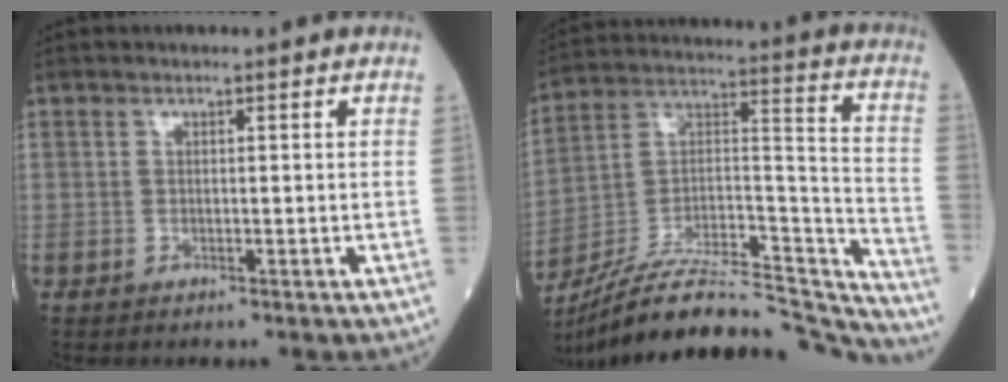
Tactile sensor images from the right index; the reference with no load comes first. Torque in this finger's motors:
{"motor_torque": [0.15, -1.99, 0.22, 0.05]}